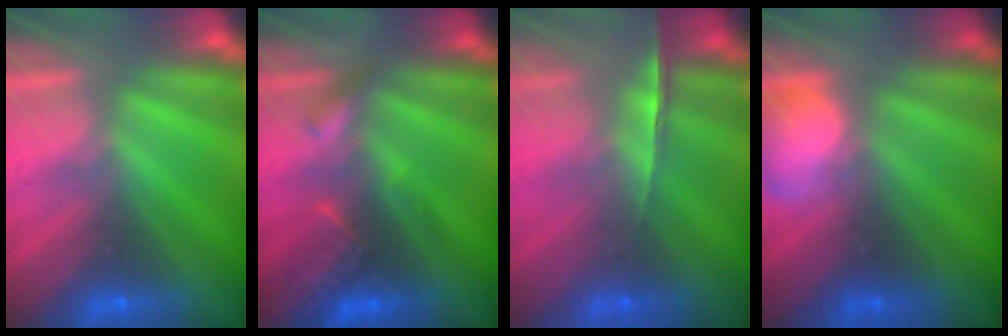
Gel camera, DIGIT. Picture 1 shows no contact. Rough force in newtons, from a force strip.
{"total": 2.7}
{"total": 1.8}
{"total": 2.6}